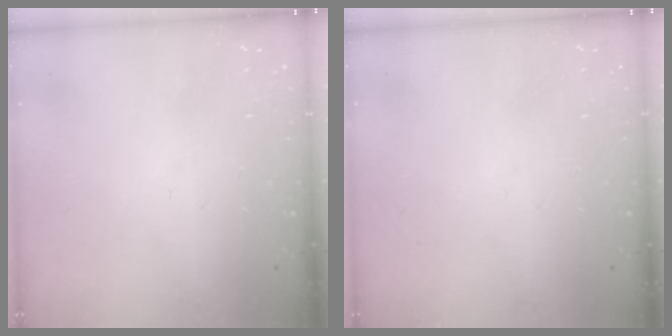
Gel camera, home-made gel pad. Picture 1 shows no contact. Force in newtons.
{"total": 0.0}